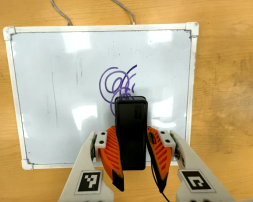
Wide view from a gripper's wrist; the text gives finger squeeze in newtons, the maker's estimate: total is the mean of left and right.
{"total": 7.3, "left": 6.1, "right": 8.6}